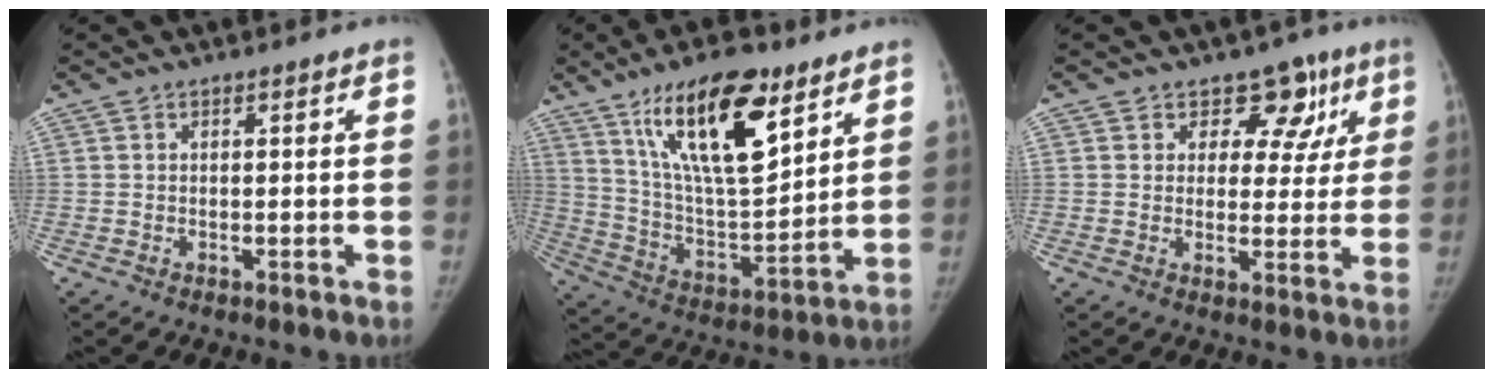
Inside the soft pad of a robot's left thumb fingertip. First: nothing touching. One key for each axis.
{"total": 20.8, "fx": 11.8, "fy": 7.6, "fz": 15.3, "tx": -0.229, "ty": -0.055, "tz": 0.217}
{"total": 8.5, "fx": 4.7, "fy": 6.4, "fz": 3.1, "tx": 0.019, "ty": -0.011, "tz": 0.056}